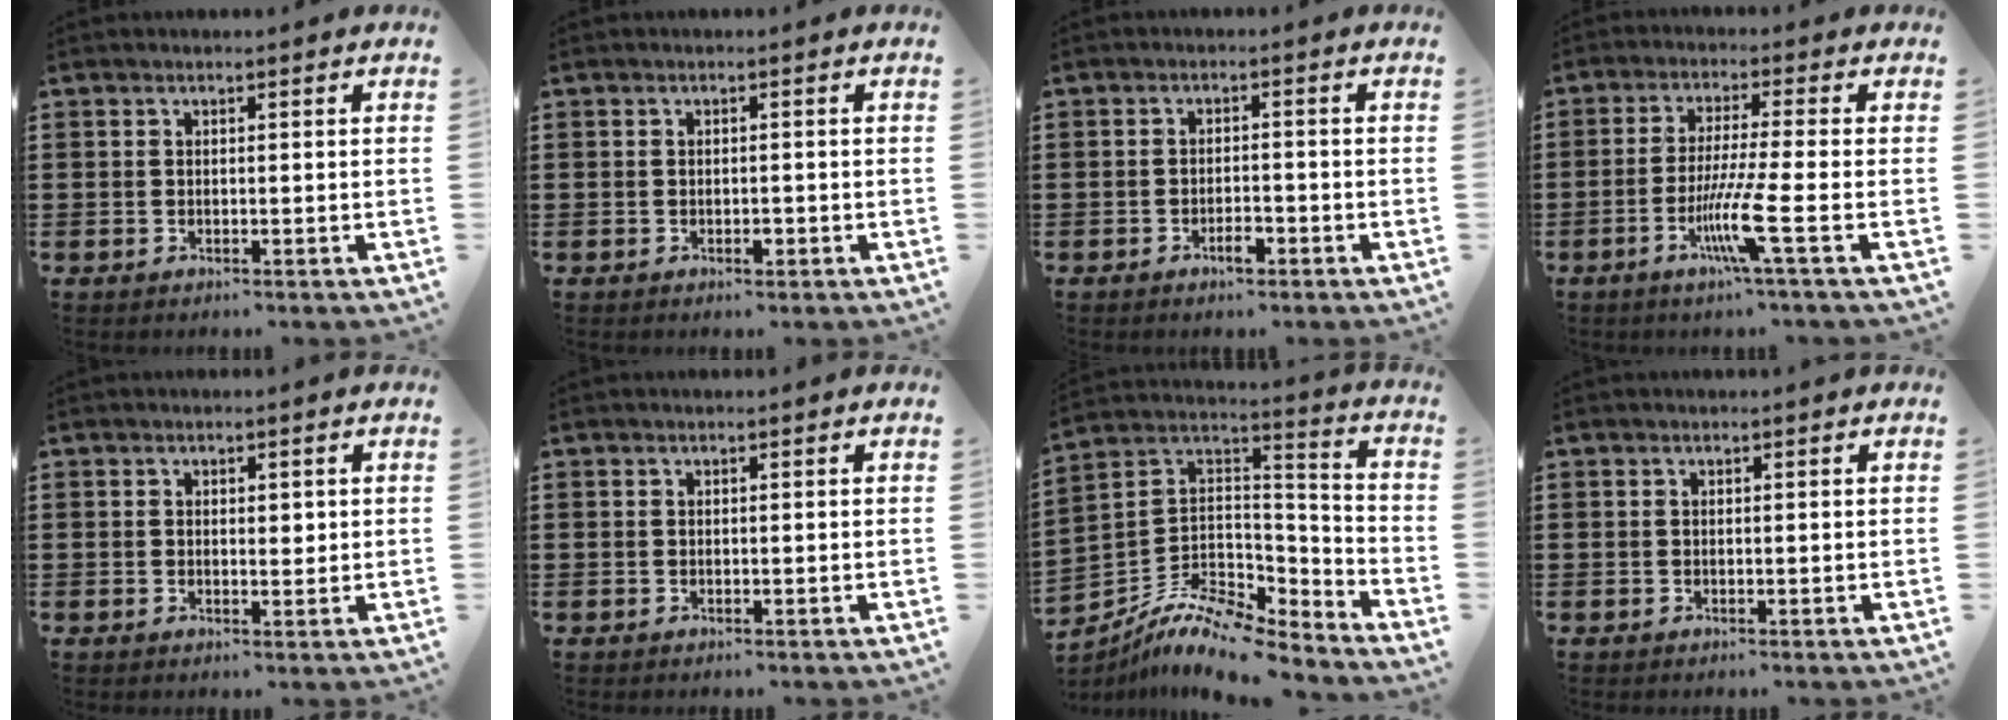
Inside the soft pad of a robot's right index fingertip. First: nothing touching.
{"total": 1.3, "force": [-0.5, 0.5, 1.1], "torque": [-0.021, -0.003, -0.009]}
{"total": 2.7, "force": [-1.6, 0.9, 1.9], "torque": [-0.034, 0.003, -0.030]}
{"total": 8.2, "force": [-3.1, -0.4, 7.6], "torque": [-0.154, -0.021, -0.061]}
{"total": 1.4, "force": [0.3, 0.7, 1.2], "torque": [-0.023, 0.007, 0.003]}
{"total": 0.0}
{"total": 10.5, "force": [-8.7, 3.5, 4.7], "torque": [-0.095, 0.016, -0.170]}
{"total": 0.0}